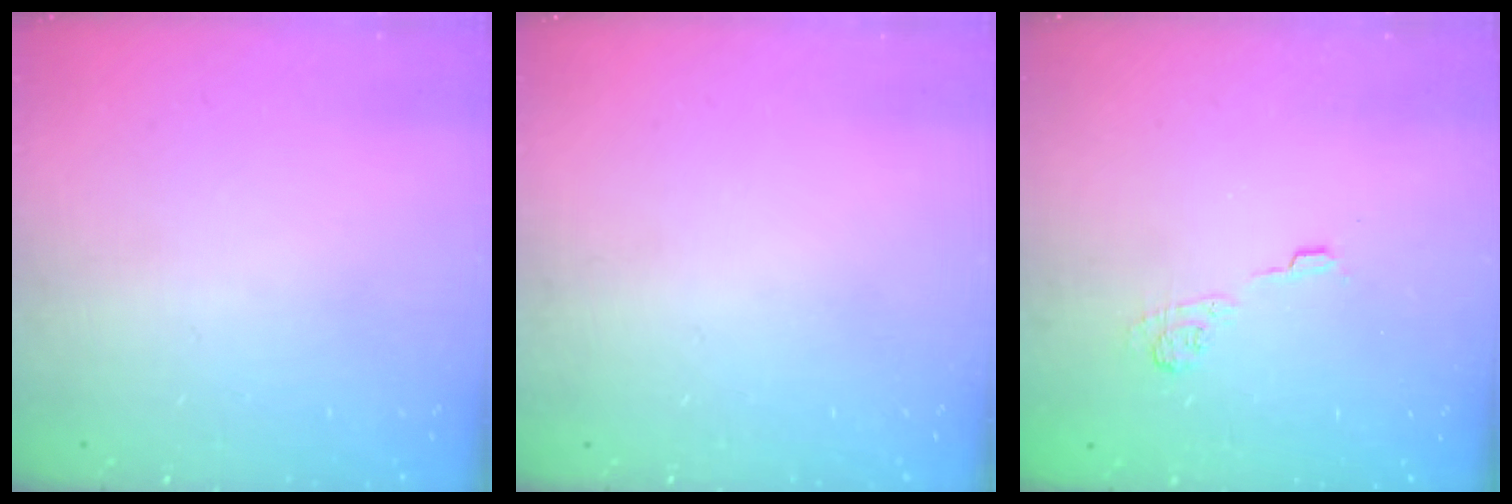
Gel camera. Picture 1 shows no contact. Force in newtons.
{"total": 0.0}
{"total": 5.2, "press": 5.1, "slide": 0.9}